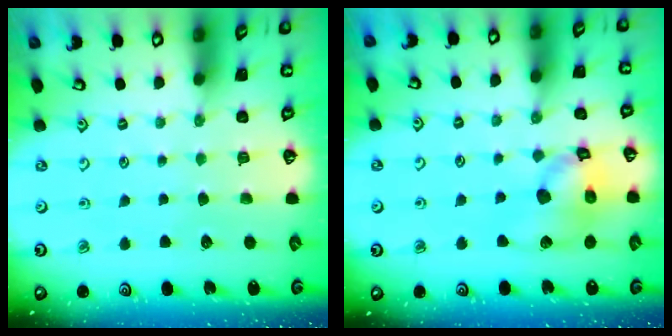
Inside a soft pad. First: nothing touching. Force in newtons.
{"total": 13.3, "press": 13.1, "slide": 1.9}